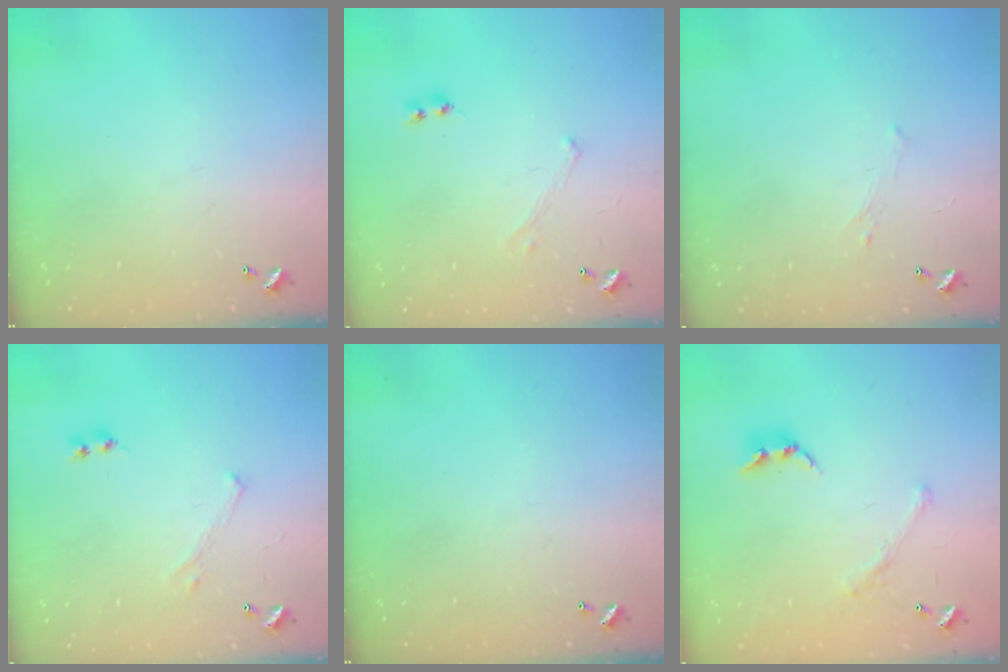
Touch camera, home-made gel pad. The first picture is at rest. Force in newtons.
{"total": 0.7, "press": 0.6, "slide": 0.2}
{"total": 0.8, "press": 0.6, "slide": 0.6}
{"total": 0.0}
{"total": 0.0}
{"total": 1.6, "press": 1.1, "slide": 1.1}